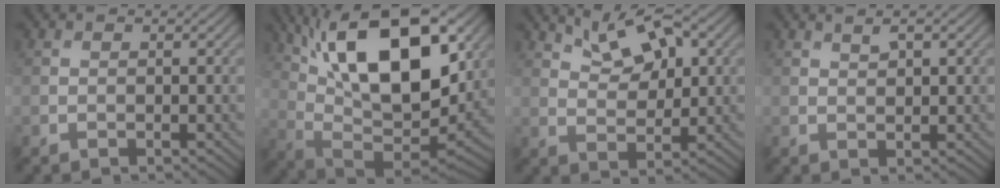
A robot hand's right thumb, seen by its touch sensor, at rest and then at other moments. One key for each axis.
{"total": 19.4, "fx": 8.0, "fy": 8.5, "fz": 15.5, "tx": -0.266, "ty": 0.028, "tz": 0.126}
{"total": 7.1, "fx": 4.0, "fy": 3.3, "fz": 4.8, "tx": -0.081, "ty": 0.001, "tz": 0.073}
{"total": 1.9, "fx": 1.2, "fy": 0.6, "fz": 1.4, "tx": -0.023, "ty": -0.005, "tz": 0.028}